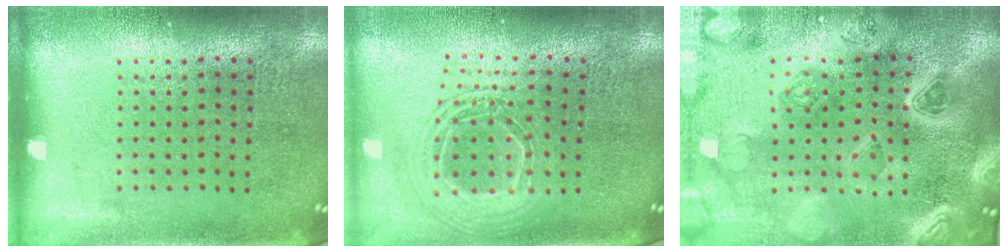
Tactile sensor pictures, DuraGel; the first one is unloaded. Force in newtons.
{"total": 1.9, "press": 1.5, "slide": 1.2}
{"total": 5.2, "press": 4.4, "slide": 2.8}